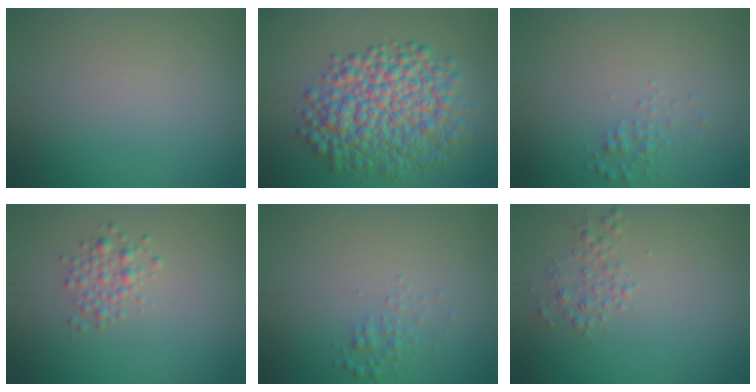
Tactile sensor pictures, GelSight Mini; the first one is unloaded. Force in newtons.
{"total": 9.3, "press": 9.3, "slide": 0.1}
{"total": 1.1, "press": 1.1, "slide": 0.0}
{"total": 1.7, "press": 1.7, "slide": 0.1}
{"total": 1.1, "press": 1.1, "slide": 0.0}
{"total": 1.5, "press": 1.5, "slide": 0.0}